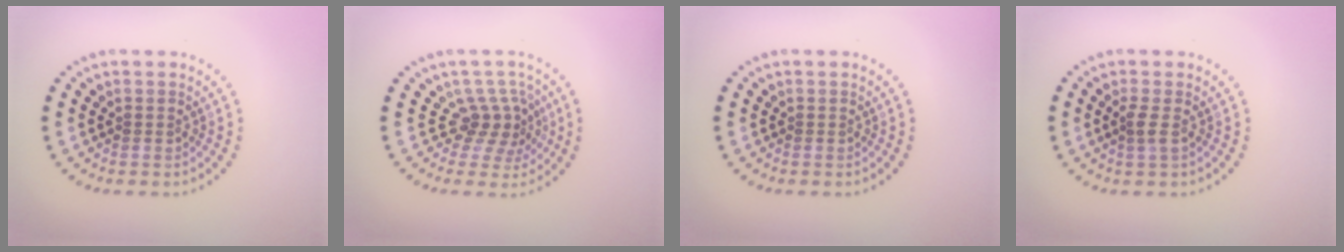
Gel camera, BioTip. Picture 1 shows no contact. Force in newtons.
{"total": 3.0, "press": 2.0, "slide": 2.2}
{"total": 0.0}
{"total": 1.1, "press": 1.0, "slide": 0.5}